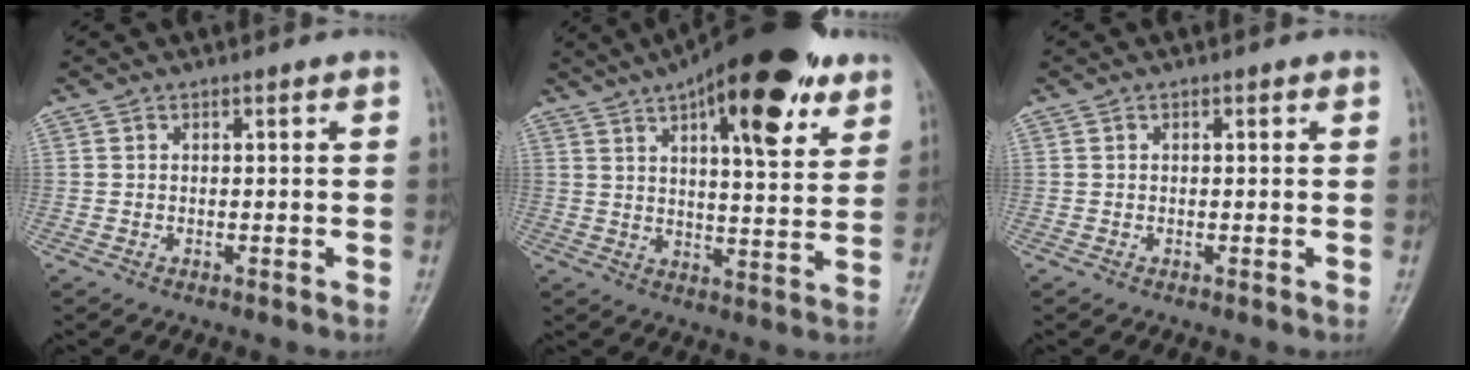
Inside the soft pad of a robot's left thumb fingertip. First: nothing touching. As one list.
[{"total": 21.9, "force": [12.3, 7.6, 16.4], "torque": [-0.216, -0.024, 0.180]}, {"total": 0.5, "force": [0.1, 0.4, 0.4], "torque": [0.001, 0.004, -0.001]}]